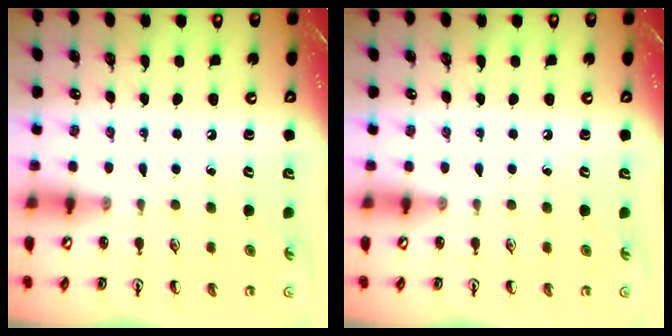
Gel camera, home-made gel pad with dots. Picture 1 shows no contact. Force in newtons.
{"total": 0.0}